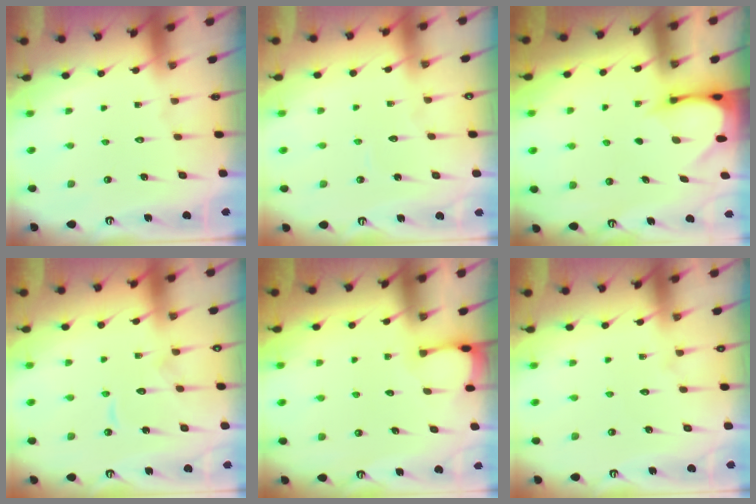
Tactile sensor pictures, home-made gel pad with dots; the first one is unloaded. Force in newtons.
{"total": 2.8, "press": 2.8, "slide": 0.3}
{"total": 3.4, "press": 3.4, "slide": 0.3}
{"total": 8.5, "press": 8.5, "slide": 0.7}
{"total": 2.7, "press": 2.7, "slide": 0.4}
{"total": 5.7, "press": 5.7, "slide": 0.7}